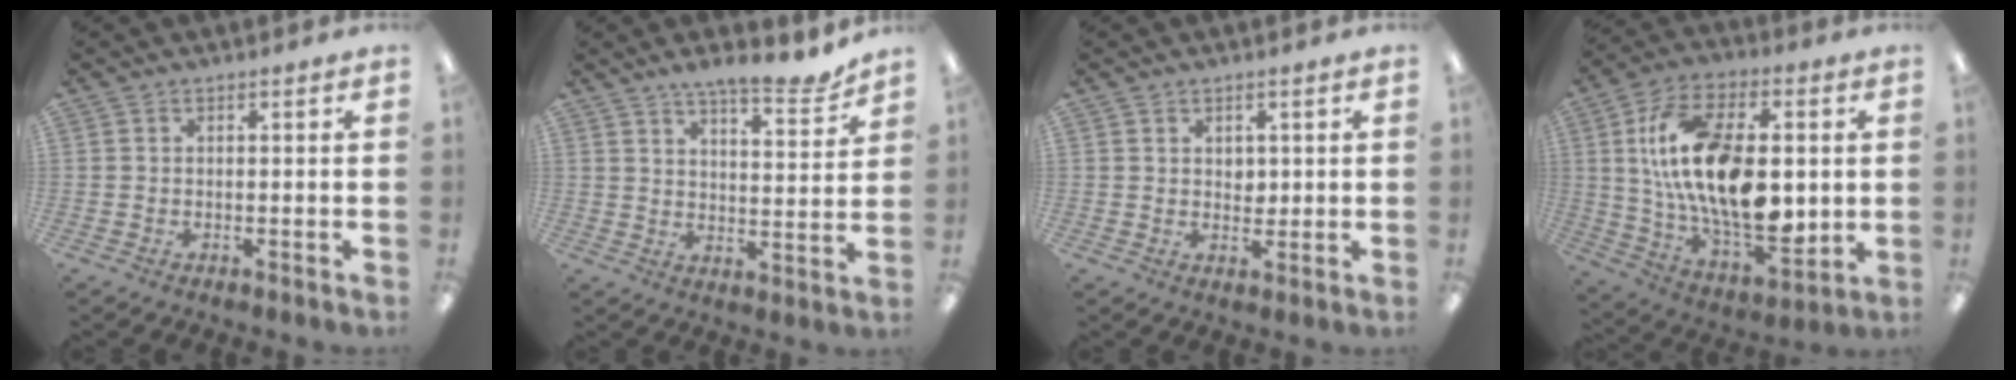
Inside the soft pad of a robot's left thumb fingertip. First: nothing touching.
{"total": 8.3, "force": [7.4, 1.6, 3.4], "torque": [-0.047, -0.048, 0.129]}
{"total": 2.3, "force": [1.1, 1.7, 1.2], "torque": [-0.011, -0.002, 0.016]}
{"total": 23.2, "force": [2.9, 12.6, 19.2], "torque": [-0.359, -0.004, 0.050]}